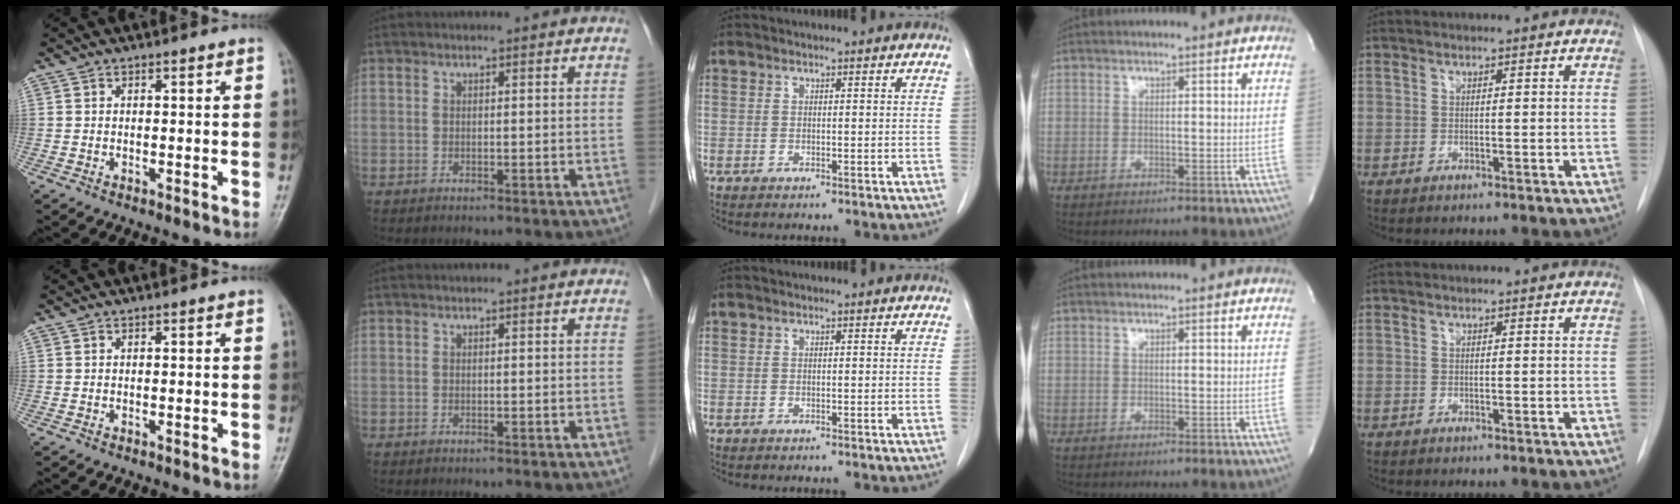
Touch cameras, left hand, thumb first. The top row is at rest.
{}